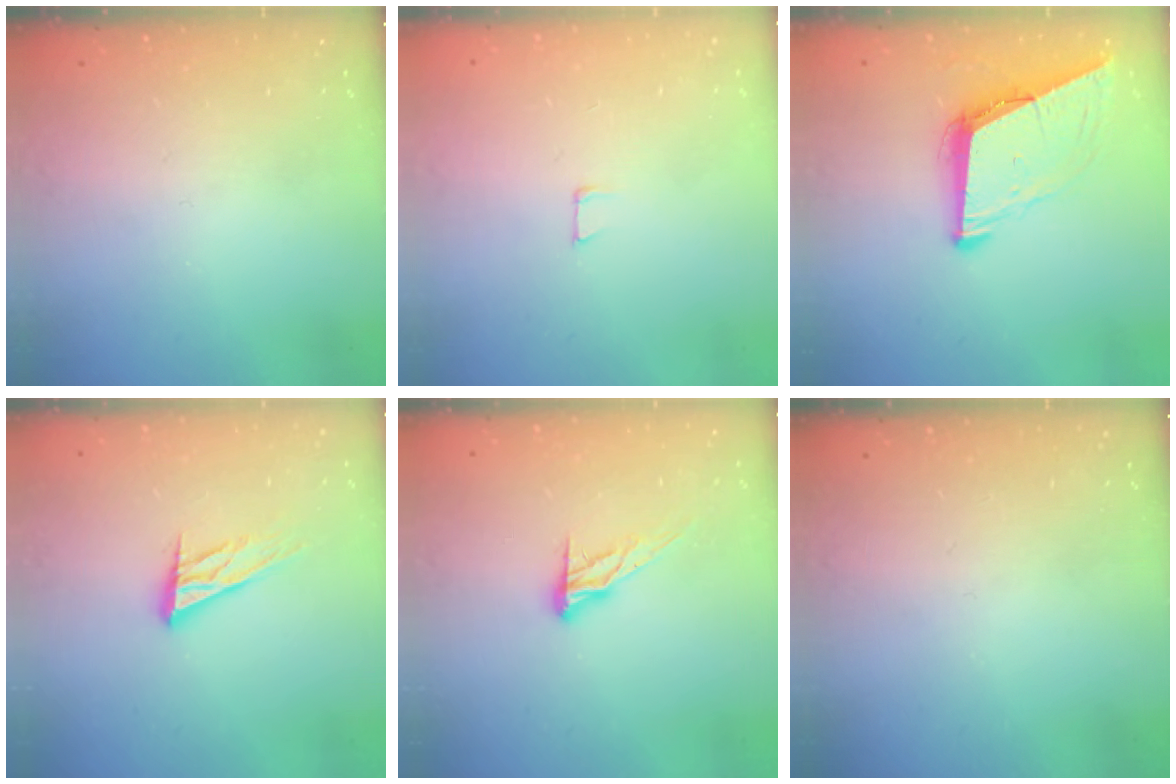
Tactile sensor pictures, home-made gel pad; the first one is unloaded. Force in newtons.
{"total": 4.0, "press": 4.0, "slide": 0.3}
{"total": 8.8, "press": 8.1, "slide": 3.6}
{"total": 12.7, "press": 12.4, "slide": 2.8}
{"total": 8.2, "press": 8.2, "slide": 0.2}
{"total": 0.0}